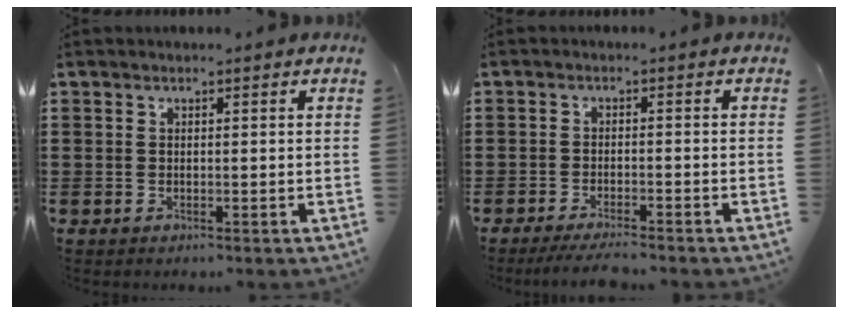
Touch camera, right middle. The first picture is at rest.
{"total": 3.1, "force": [-2.8, -0.1, 1.4], "torque": [-0.031, -0.007, -0.054]}